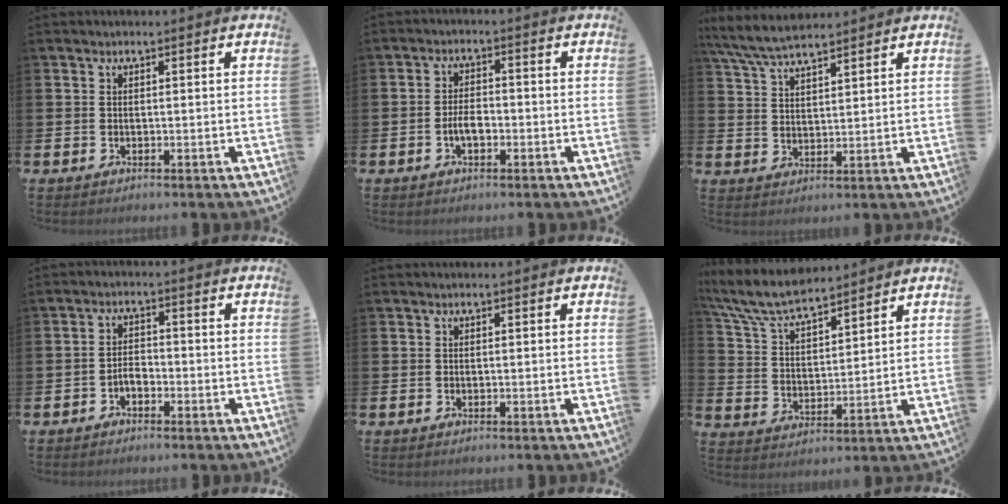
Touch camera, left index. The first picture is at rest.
{"total": 2.9, "force": [-0.9, 1.4, 2.3], "torque": [-0.035, 0.002, -0.020]}
{"total": 6.3, "force": [5.9, 0.9, 2.1], "torque": [-0.065, -0.018, 0.109]}
{"total": 2.0, "force": [-1.3, 1.1, 1.1], "torque": [-0.021, 0.007, -0.029]}
{"total": 0.0}
{"total": 7.9, "force": [7.4, 1.2, 2.6], "torque": [-0.084, -0.036, 0.134]}